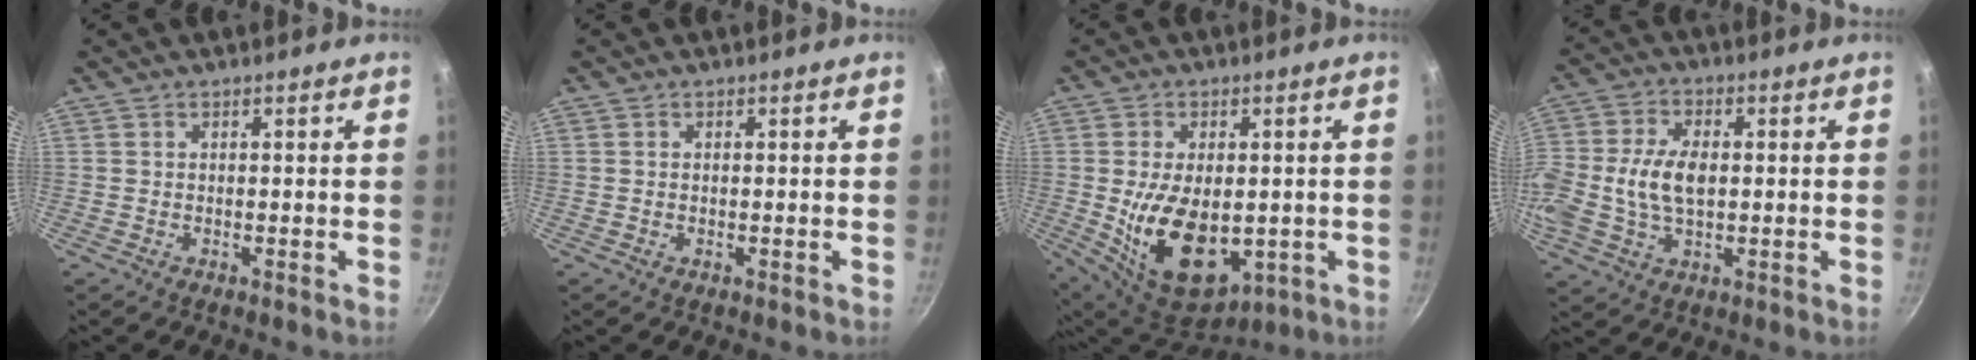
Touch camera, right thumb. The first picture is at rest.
{"total": 0.0}
{"total": 16.8, "force": [-2.3, 9.9, 13.4], "torque": [-0.216, -0.012, -0.006]}
{"total": 13.8, "force": [-0.1, 8.5, 10.9], "torque": [-0.249, 0.008, 0.002]}